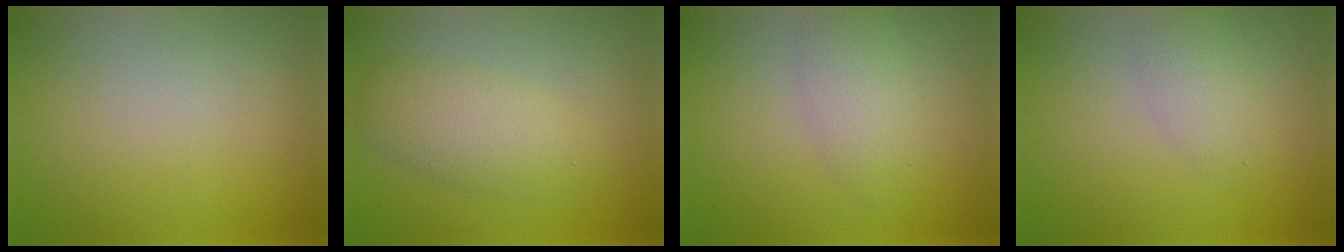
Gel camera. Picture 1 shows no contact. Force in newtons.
{"total": 4.0, "press": 4.0, "slide": 0.1}
{"total": 1.9, "press": 1.9, "slide": 0.1}
{"total": 2.2, "press": 2.2, "slide": 0.1}